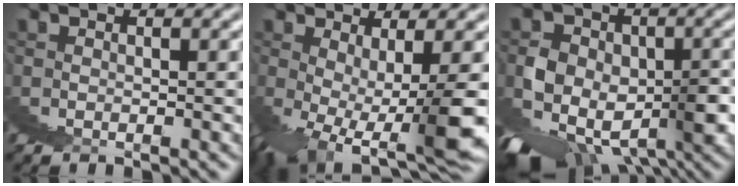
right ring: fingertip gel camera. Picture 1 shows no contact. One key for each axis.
{"total": 5.0, "fx": -2.0, "fy": -1.2, "fz": 4.4, "tx": -0.034, "ty": 0.005, "tz": -0.023}
{"total": 8.9, "fx": -2.9, "fy": 5.6, "fz": 6.2, "tx": -0.076, "ty": -0.030, "tz": -0.032}